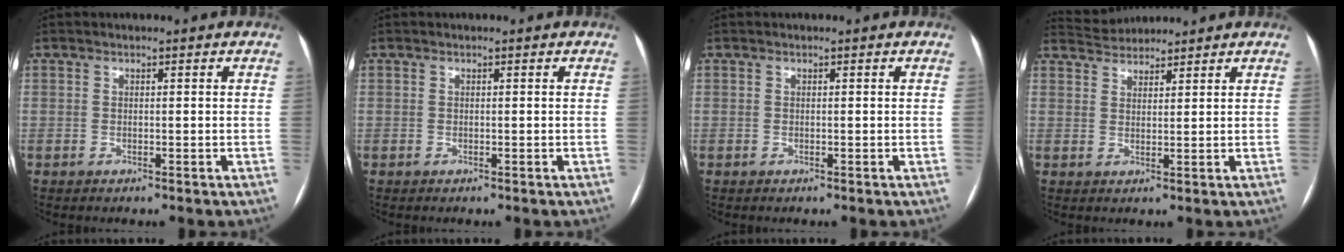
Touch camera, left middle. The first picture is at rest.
{"total": 0.0}
{"total": 0.0}
{"total": 4.0, "force": [4.0, 0.5, -0.1], "torque": [-0.005, 0.025, 0.073]}